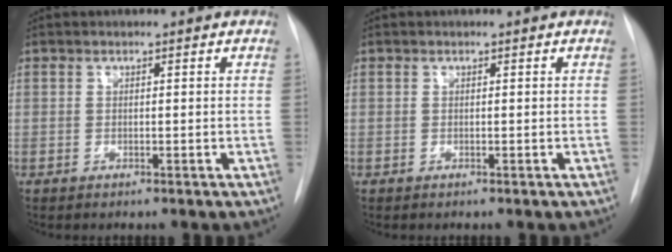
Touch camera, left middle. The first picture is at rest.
{"total": 0.0}